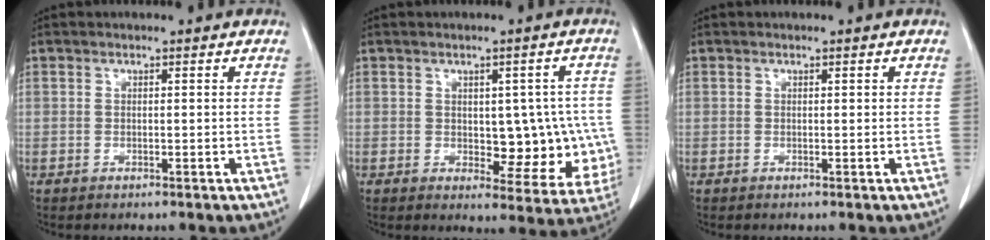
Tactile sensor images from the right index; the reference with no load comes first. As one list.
[{"total": 9.8, "force": [-0.4, 5.1, 8.3], "torque": [-0.078, 0.009, 0.009]}, {"total": 0.0}]